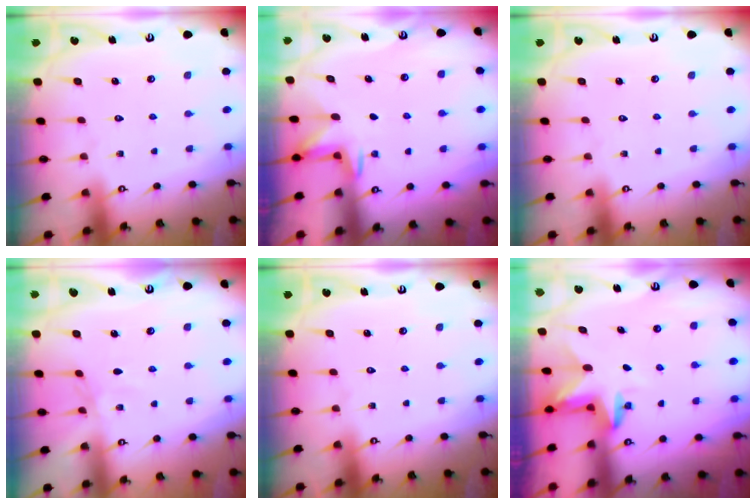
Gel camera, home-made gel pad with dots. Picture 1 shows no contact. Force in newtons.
{"total": 2.5, "press": 2.4, "slide": 0.7}
{"total": 0.0}
{"total": 1.9, "press": 1.9, "slide": 0.5}
{"total": 0.0}
{"total": 3.2, "press": 3.2, "slide": 0.1}